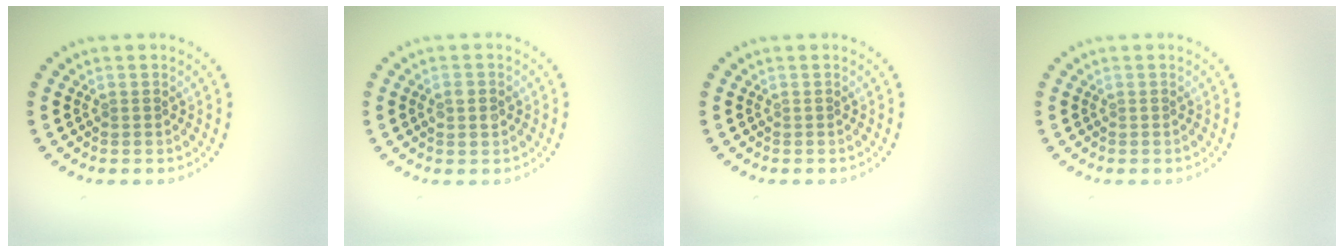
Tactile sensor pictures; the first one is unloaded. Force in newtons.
{"total": 1.8, "press": 1.8, "slide": 0.1}
{"total": 0.0}
{"total": 0.0}